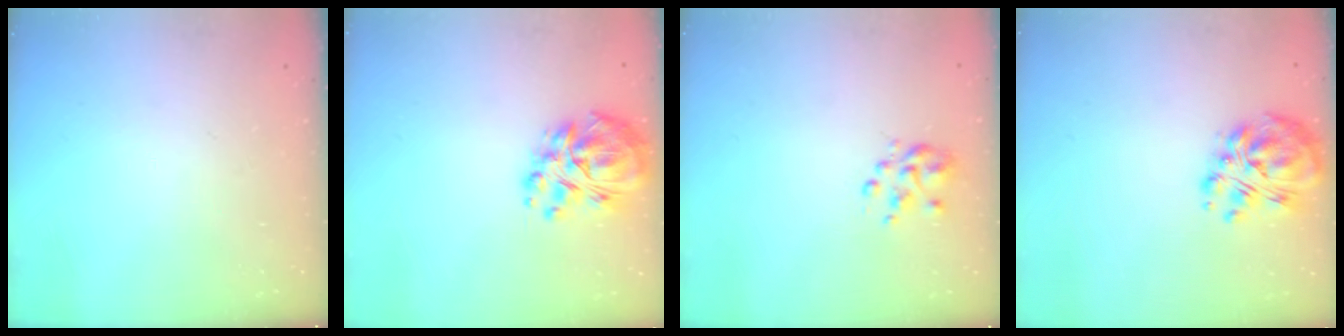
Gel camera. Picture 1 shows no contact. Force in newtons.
{"total": 14.4, "press": 13.6, "slide": 4.8}
{"total": 3.5, "press": 3.4, "slide": 0.9}
{"total": 11.2, "press": 10.8, "slide": 3.3}